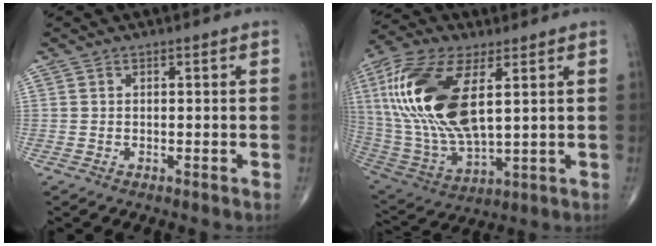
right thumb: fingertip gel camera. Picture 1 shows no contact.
{"total": 23.5, "force": [5.7, 10.7, 20.1], "torque": [-0.438, -0.021, 0.109]}